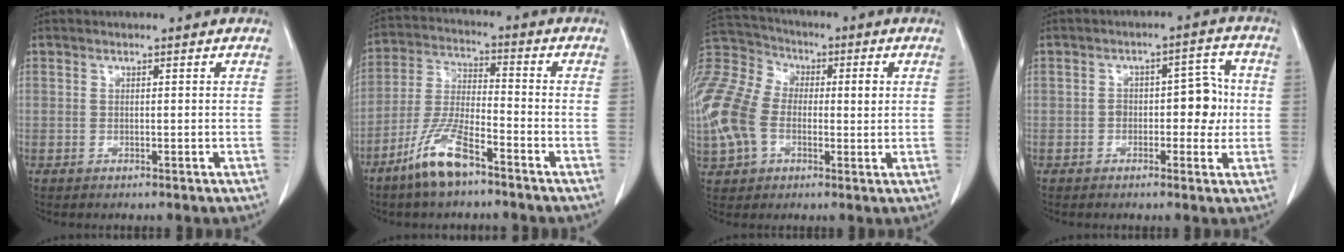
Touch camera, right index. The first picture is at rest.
{"total": 9.7, "force": [-6.5, 1.9, 6.9], "torque": [-0.152, -0.014, -0.132]}
{"total": 20.0, "force": [-0.1, 14.3, 14.0], "torque": [-0.362, 0.049, 0.004]}
{"total": 6.2, "force": [-0.6, 3.2, 5.3], "torque": [-0.065, 0.026, -0.007]}